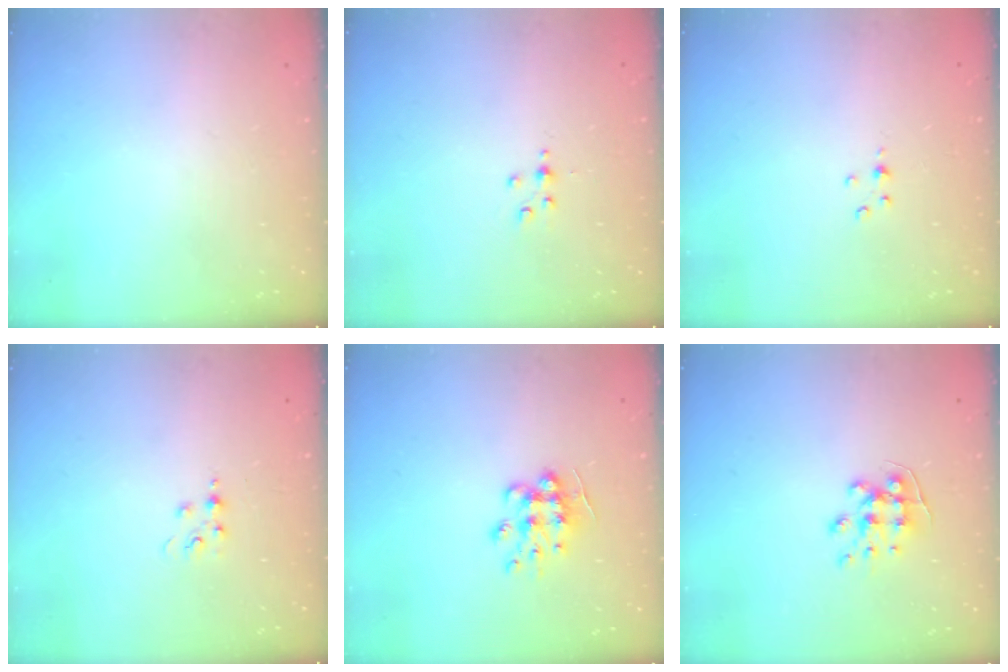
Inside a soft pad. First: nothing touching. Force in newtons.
{"total": 2.7, "press": 2.7, "slide": 0.4}
{"total": 2.2, "press": 2.2, "slide": 0.4}
{"total": 4.1, "press": 4.1, "slide": 0.5}
{"total": 9.5, "press": 9.5, "slide": 0.7}
{"total": 7.3, "press": 7.3, "slide": 0.7}